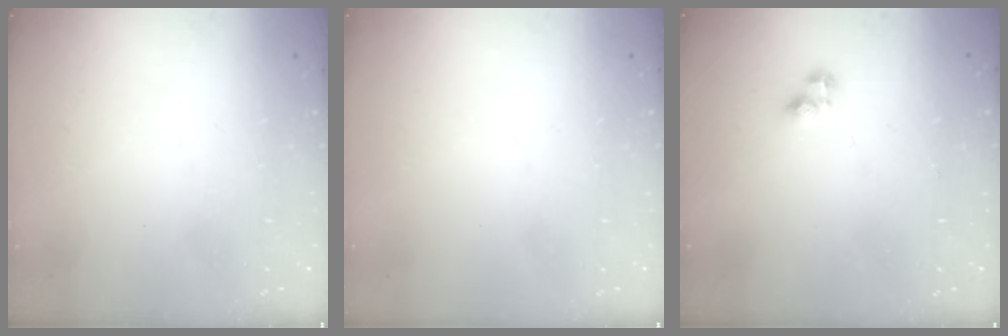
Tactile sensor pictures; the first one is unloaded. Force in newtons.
{"total": 0.0}
{"total": 2.8, "press": 2.8, "slide": 0.3}